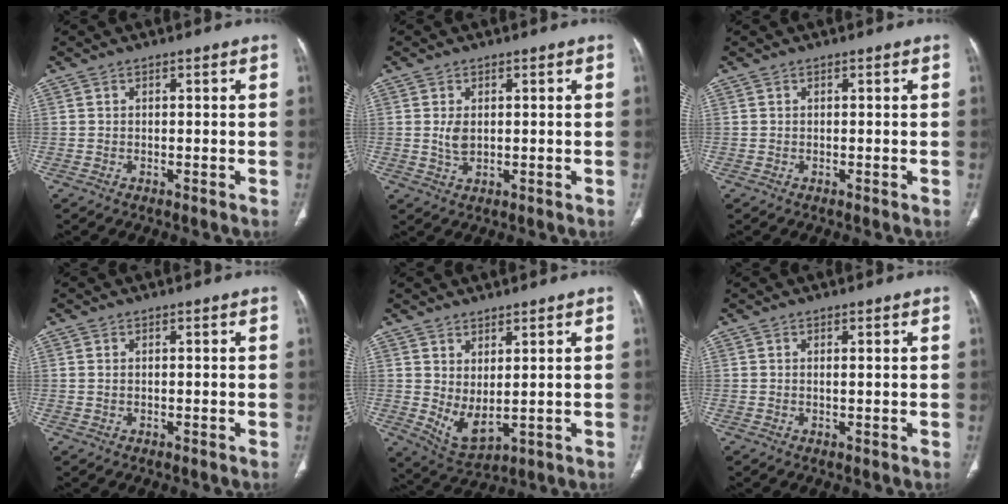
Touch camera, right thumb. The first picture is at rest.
{"total": 2.8, "force": [0.4, 1.7, 2.3], "torque": [-0.046, -0.008, 0.012]}
{"total": 0.0}
{"total": 0.6, "force": [0.1, 0.3, 0.4], "torque": [-0.013, 0.001, 0.004]}
{"total": 6.4, "force": [1.4, 2.9, 5.5], "torque": [-0.100, -0.023, 0.044]}
{"total": 0.8, "force": [0.3, 0.1, 0.7], "torque": [-0.015, -0.001, 0.004]}